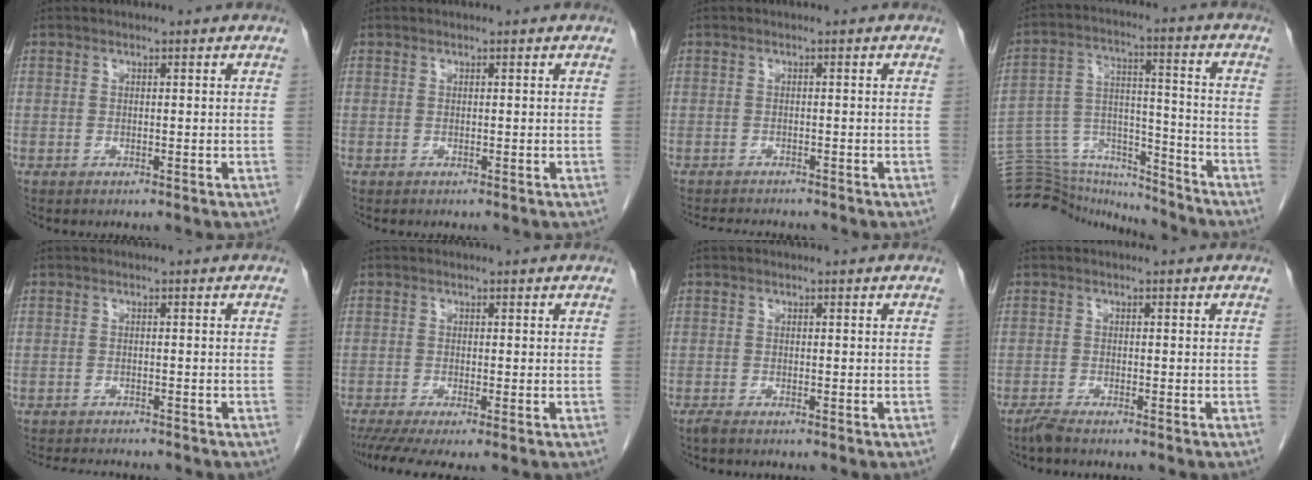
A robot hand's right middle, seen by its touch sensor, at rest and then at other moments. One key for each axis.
{"total": 0.6, "fx": -0.6, "fy": 0.1, "fz": 0.3, "tx": -0.003, "ty": 0.000, "tz": -0.008}
{"total": 5.8, "fx": -5.4, "fy": 1.0, "fz": 1.8, "tx": -0.028, "ty": -0.009, "tz": -0.078}
{"total": 19.5, "fx": -18.8, "fy": 3.7, "fz": 3.5, "tx": -0.085, "ty": 0.041, "tz": -0.294}
{"total": 6.3, "fx": -5.8, "fy": 1.2, "fz": 2.1, "tx": -0.032, "ty": -0.008, "tz": -0.084}
{"total": 5.8, "fx": -4.0, "fy": 0.7, "fz": 4.2, "tx": -0.070, "ty": -0.018, "tz": -0.070}
{"total": 1.0, "fx": -0.8, "fy": 0.0, "fz": 0.5, "tx": -0.019, "ty": -0.005, "tz": -0.017}
{"total": 1.7, "fx": -1.5, "fy": 0.0, "fz": 0.8, "tx": -0.027, "ty": -0.006, "tz": -0.031}